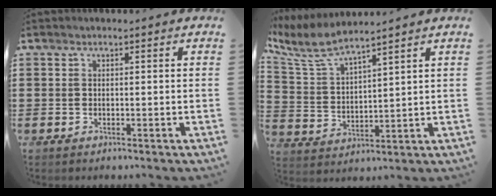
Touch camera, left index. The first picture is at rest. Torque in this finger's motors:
{"motor_torque": [2.14, 0.00, 0.14, 0.07]}